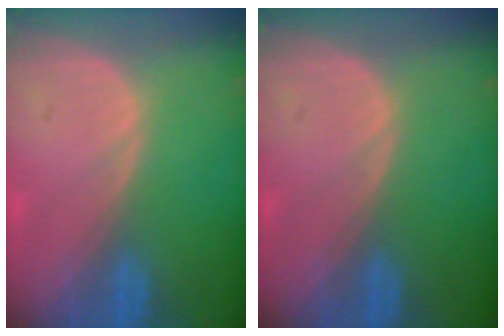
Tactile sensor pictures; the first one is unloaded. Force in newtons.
{"total": 0.0}